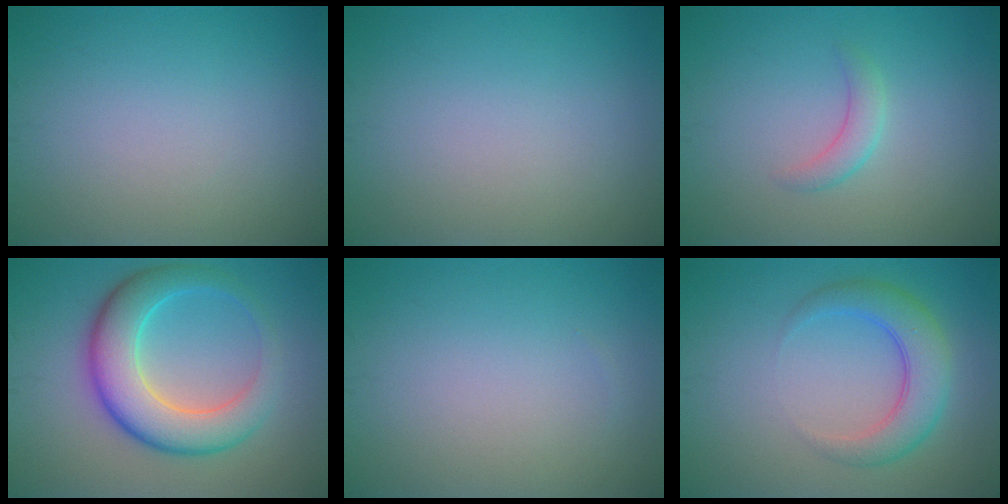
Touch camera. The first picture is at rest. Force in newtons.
{"total": 0.0}
{"total": 1.7, "press": 1.7, "slide": 0.1}
{"total": 7.5, "press": 7.5, "slide": 0.3}
{"total": 0.0}
{"total": 4.5, "press": 4.5, "slide": 0.2}